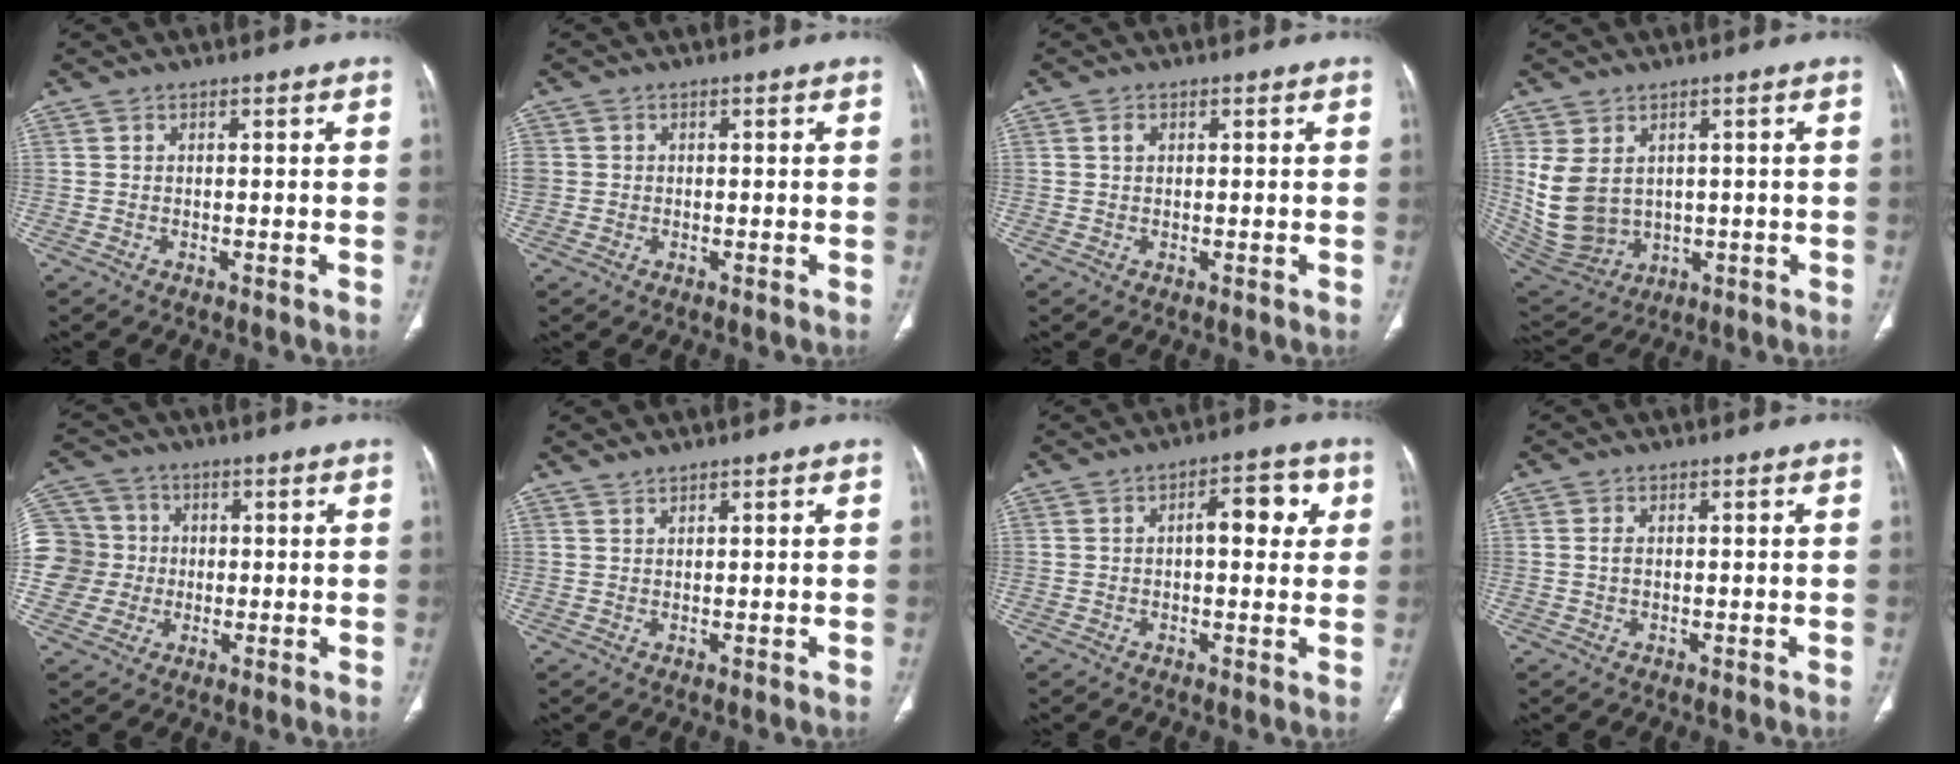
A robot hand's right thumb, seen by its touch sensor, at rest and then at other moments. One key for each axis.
{"total": 2.5, "fx": 0.1, "fy": 2.3, "fz": 0.9, "tx": -0.014, "ty": 0.006, "tz": 0.007}
{"total": 1.2, "fx": 0.4, "fy": 0.8, "fz": 0.7, "tx": -0.011, "ty": 0.001, "tz": 0.006}
{"total": 11.1, "fx": 1.6, "fy": 8.6, "fz": 6.8, "tx": -0.130, "ty": -0.008, "tz": 0.066}
{"total": 13.1, "fx": -0.3, "fy": 12.5, "fz": 3.8, "tx": -0.074, "ty": 0.033, "tz": 0.000}
{"total": 1.1, "fx": 1.1, "fy": 0.1, "fz": 0.1, "tx": -0.003, "ty": -0.002, "tz": 0.026}
{"total": 7.3, "fx": 1.5, "fy": 3.5, "fz": 6.3, "tx": -0.058, "ty": 0.012, "tz": 0.015}
{"total": 1.2, "fx": 0.1, "fy": 0.8, "fz": 1.0, "tx": -0.020, "ty": 0.000, "tz": 0.002}